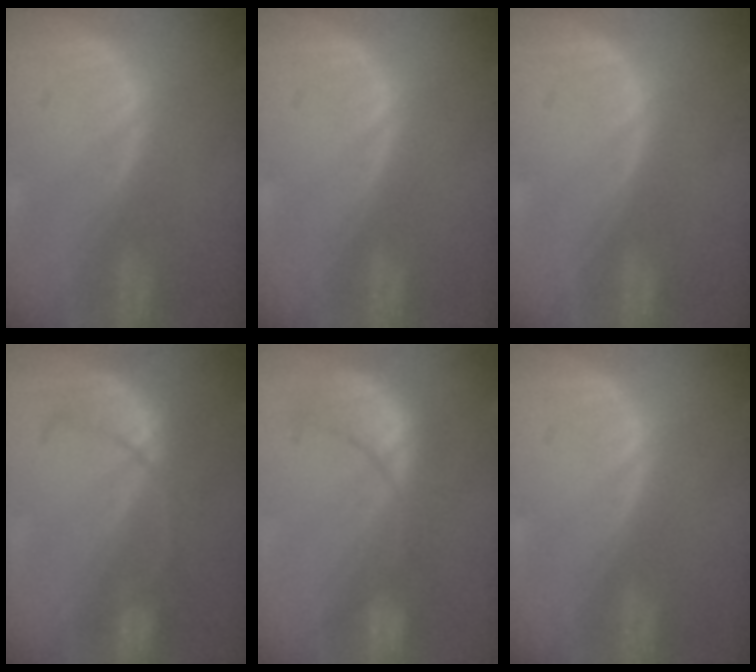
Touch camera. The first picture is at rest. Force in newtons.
{"total": 0.0}
{"total": 0.0}
{"total": 8.0, "press": 7.3, "slide": 3.3}
{"total": 8.3, "press": 8.3, "slide": 0.1}
{"total": 0.0}